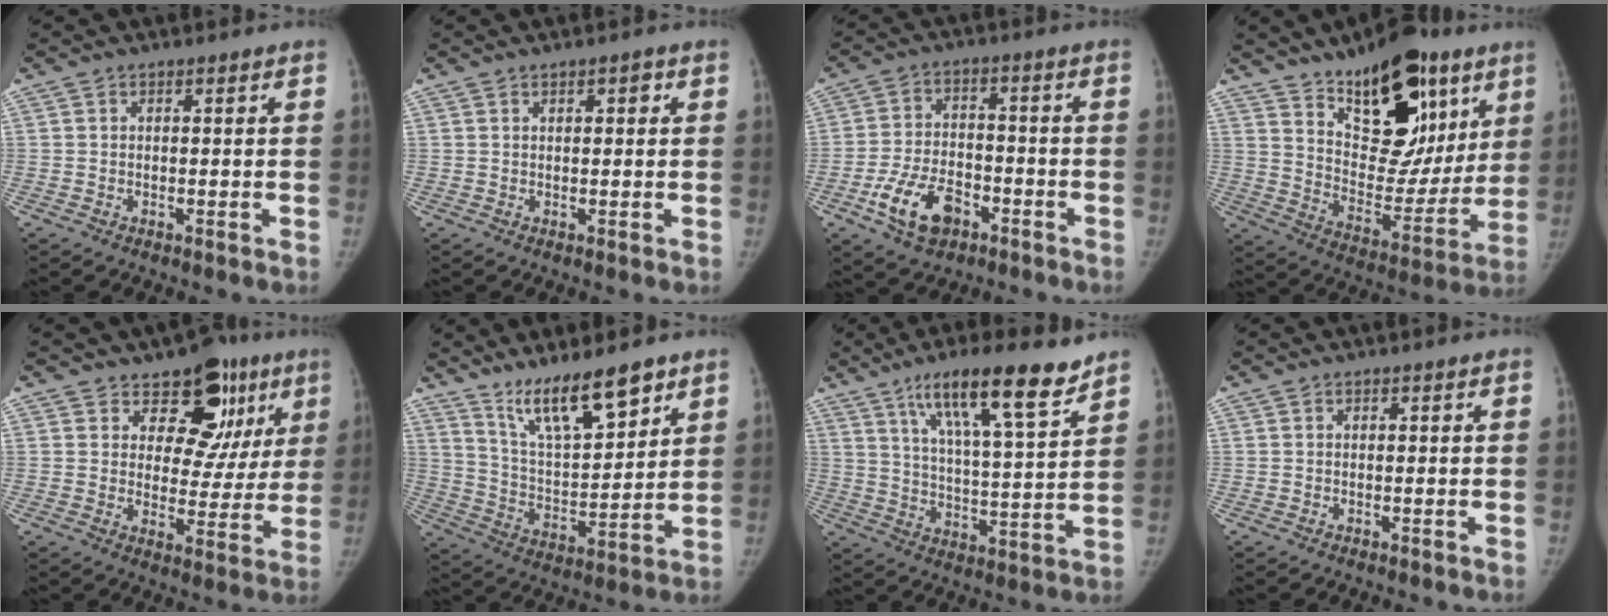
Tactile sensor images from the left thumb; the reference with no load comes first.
{"total": 1.5, "force": [0.7, 0.7, 1.1], "torque": [-0.012, 0.000, 0.009]}
{"total": 10.7, "force": [-5.3, 6.6, 6.7], "torque": [-0.116, 0.024, -0.092]}
{"total": 25.1, "force": [13.9, 12.8, 16.4], "torque": [-0.187, -0.058, 0.220]}
{"total": 13.6, "force": [7.8, 9.0, 6.6], "torque": [-0.013, -0.027, 0.103]}
{"total": 14.4, "force": [10.4, 3.9, 9.1], "torque": [-0.131, -0.068, 0.195]}
{"total": 16.8, "force": [11.0, 3.2, 12.2], "torque": [-0.181, -0.052, 0.185]}
{"total": 0.0}